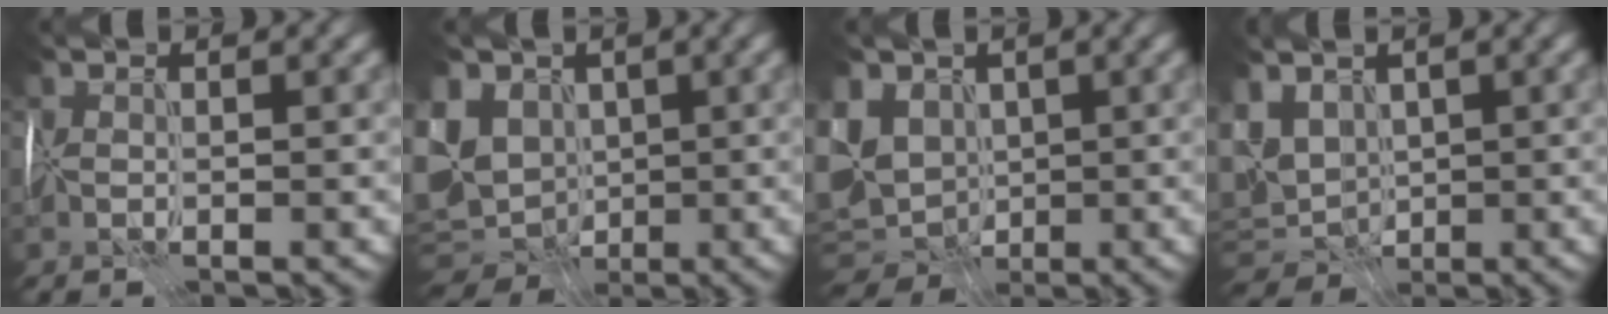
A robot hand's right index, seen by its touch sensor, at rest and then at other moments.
{"total": 9.5, "force": [-0.6, 7.6, 5.6], "torque": [-0.120, -0.001, -0.007]}
{"total": 8.4, "force": [-0.5, 6.5, 5.3], "torque": [-0.107, -0.008, -0.003]}
{"total": 7.3, "force": [1.0, 5.1, 5.1], "torque": [-0.102, -0.003, 0.025]}